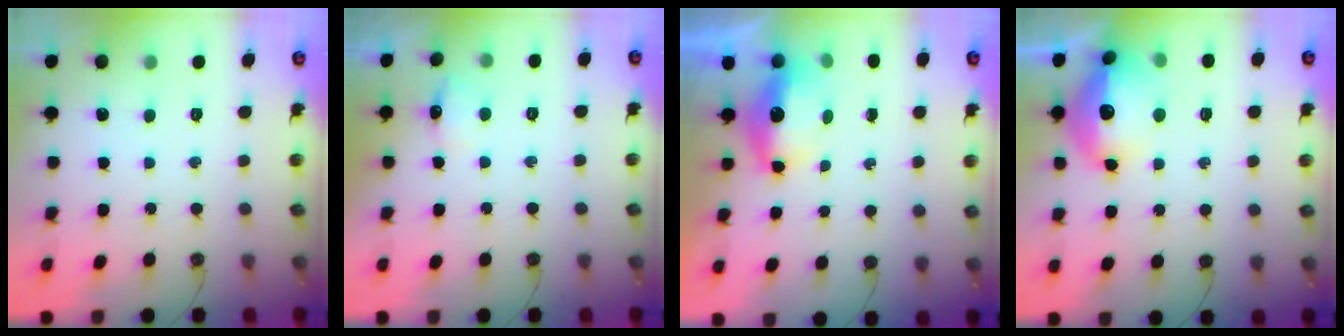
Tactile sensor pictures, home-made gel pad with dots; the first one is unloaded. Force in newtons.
{"total": 6.0, "press": 5.9, "slide": 1.2}
{"total": 7.3, "press": 7.3, "slide": 0.1}
{"total": 17.8, "press": 17.7, "slide": 1.5}